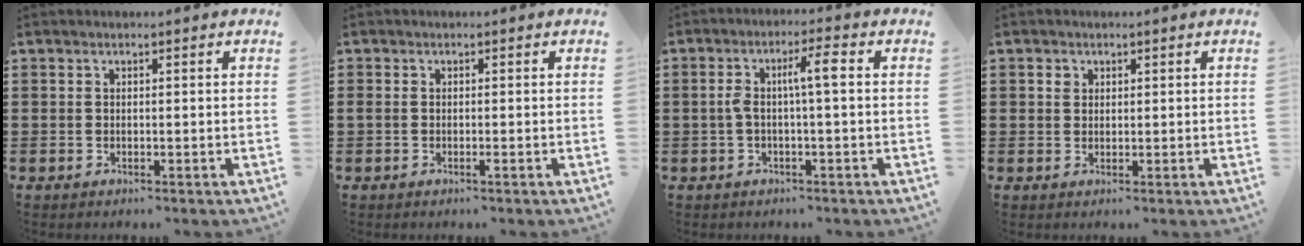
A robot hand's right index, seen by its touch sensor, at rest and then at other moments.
{"total": 0.7, "force": [-0.4, 0.1, 0.6], "torque": [-0.012, -0.003, -0.007]}
{"total": 4.6, "force": [0.0, 0.6, 4.6], "torque": [-0.094, 0.005, -0.010]}
{"total": 1.2, "force": [0.5, 1.0, 0.3], "torque": [-0.009, 0.005, 0.011]}